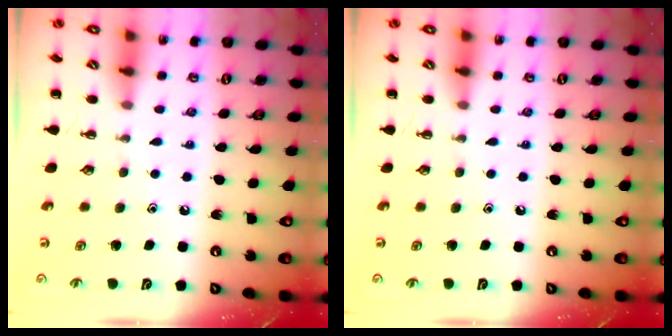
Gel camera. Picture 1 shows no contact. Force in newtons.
{"total": 0.0}